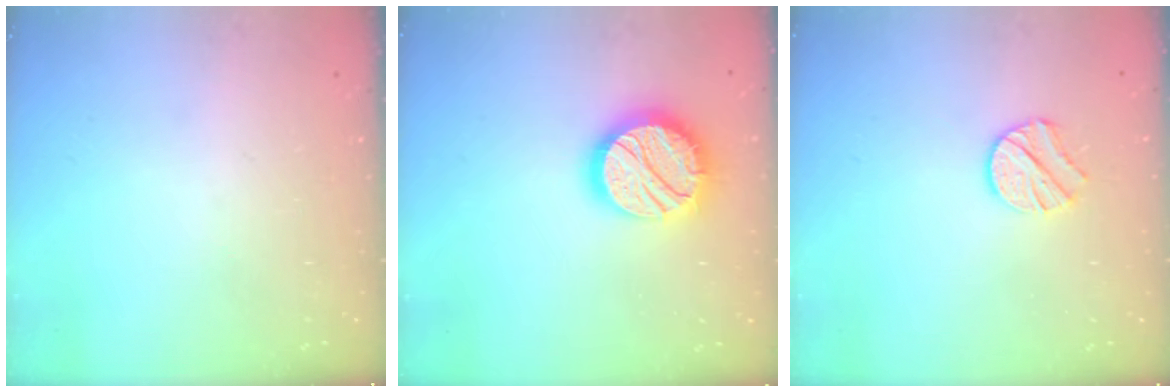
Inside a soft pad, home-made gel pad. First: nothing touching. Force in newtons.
{"total": 18.0, "press": 18.0, "slide": 1.2}
{"total": 8.5, "press": 8.4, "slide": 0.6}